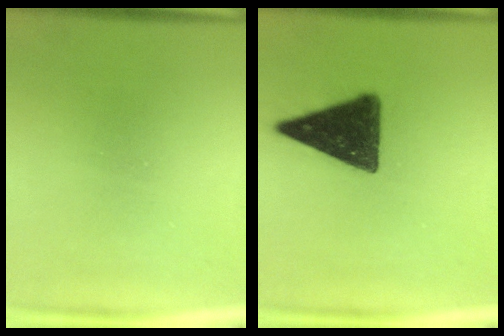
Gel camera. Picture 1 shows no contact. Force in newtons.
{"total": 13.7}